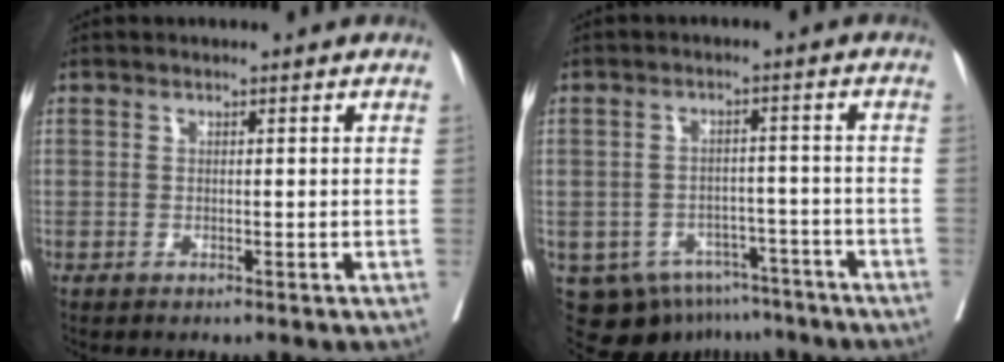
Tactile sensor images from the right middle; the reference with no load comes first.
{"total": 10.8, "force": [-7.7, 6.9, 3.1], "torque": [-0.045, 0.013, -0.096]}